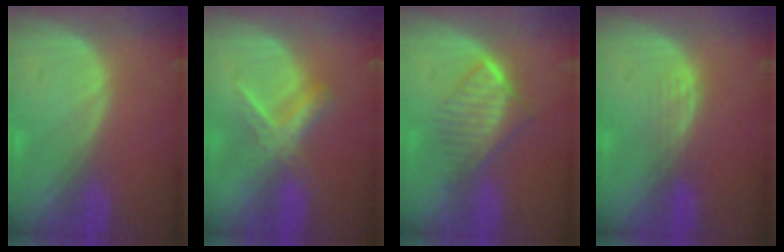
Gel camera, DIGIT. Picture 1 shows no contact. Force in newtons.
{"total": 5.6, "press": 5.4, "slide": 1.1}
{"total": 6.6, "press": 5.9, "slide": 3.0}
{"total": 2.4, "press": 2.3, "slide": 0.4}